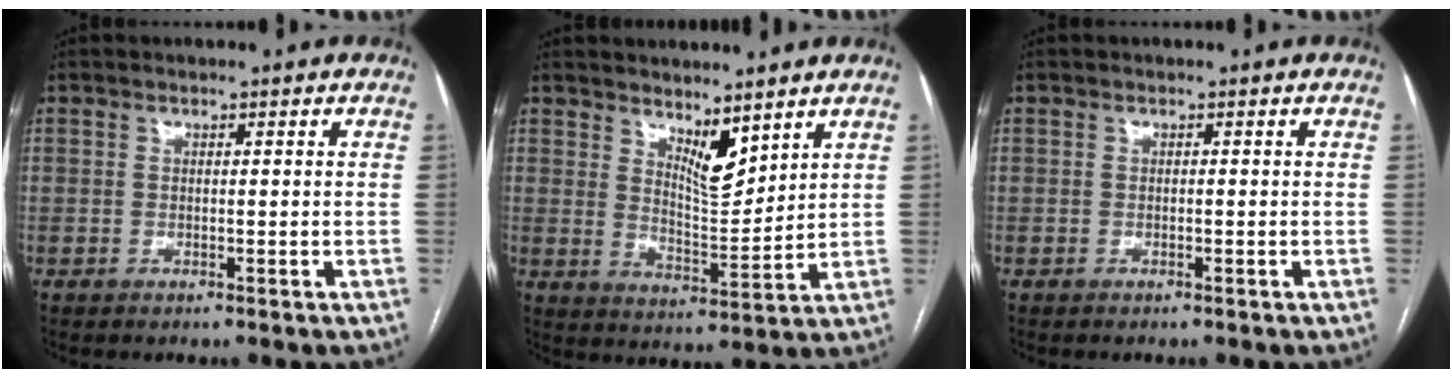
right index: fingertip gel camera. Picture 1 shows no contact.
{"total": 6.3, "force": [4.5, 1.8, 3.9], "torque": [-0.075, -0.015, 0.087]}
{"total": 0.0}